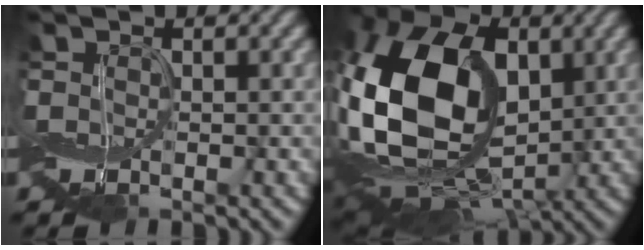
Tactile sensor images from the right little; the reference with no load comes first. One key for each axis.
{"total": 16.7, "fx": 0.1, "fy": 11.4, "fz": 12.2, "tx": -0.248, "ty": -0.003, "tz": -0.008}